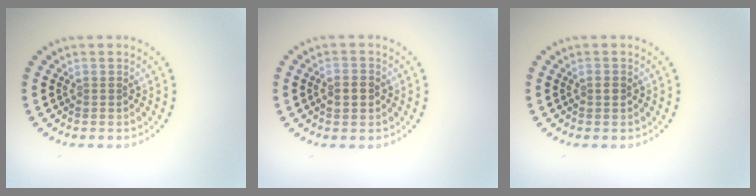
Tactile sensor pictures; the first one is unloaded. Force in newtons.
{"total": 1.7, "press": 1.7, "slide": 0.3}
{"total": 0.9, "press": 0.9, "slide": 0.0}